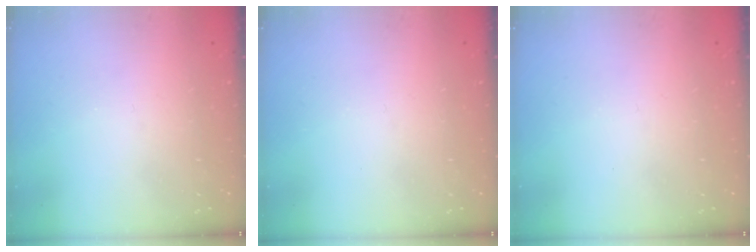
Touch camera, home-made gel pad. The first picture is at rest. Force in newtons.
{"total": 0.0}
{"total": 0.0}